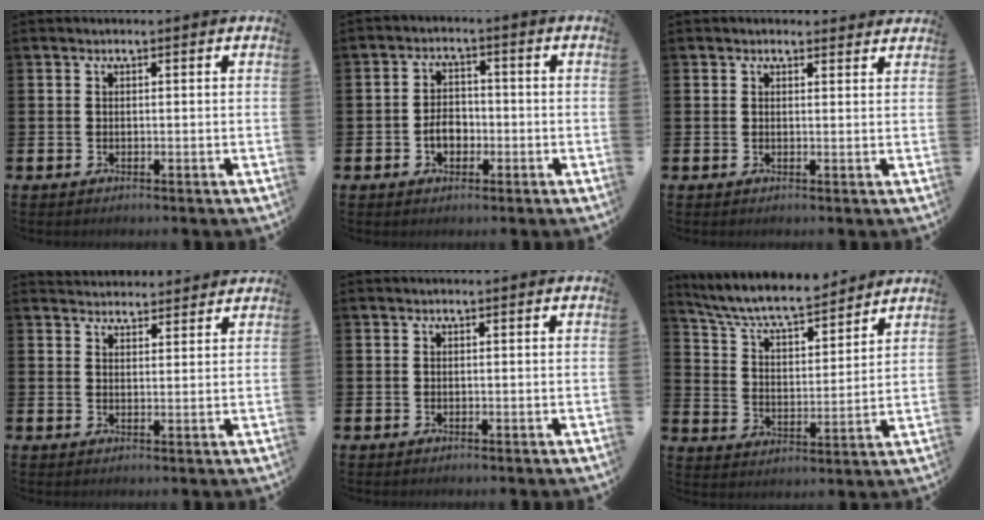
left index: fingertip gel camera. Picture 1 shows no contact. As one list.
[{"total": 3.5, "force": [-1.2, 2.5, 2.2], "torque": [-0.030, 0.000, -0.027]}, {"total": 1.3, "force": [1.2, 0.5, 0.0], "torque": [0.006, -0.001, 0.021]}, {"total": 3.3, "force": [3.2, 0.8, -0.2], "torque": [-0.004, -0.013, 0.060]}, {"total": 0.0}, {"total": 7.9, "force": [7.3, 1.4, 2.6], "torque": [-0.086, -0.049, 0.128]}]